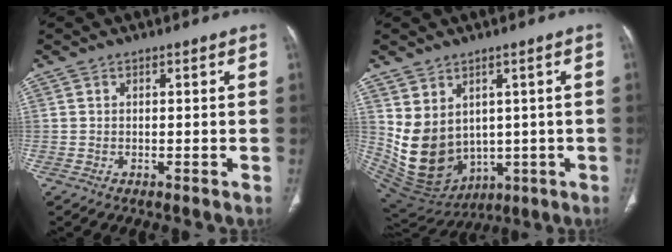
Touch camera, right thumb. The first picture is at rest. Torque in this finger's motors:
{"motor_torque": [-0.51, 1.56, 1.12, 0.70, 0.41]}